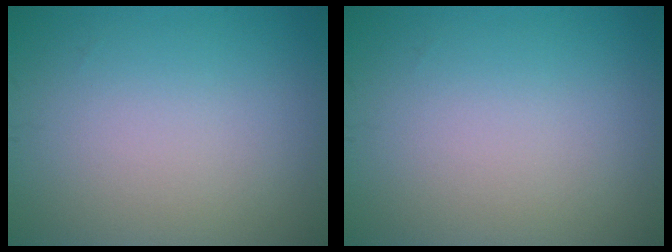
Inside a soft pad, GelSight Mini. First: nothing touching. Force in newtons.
{"total": 0.0}